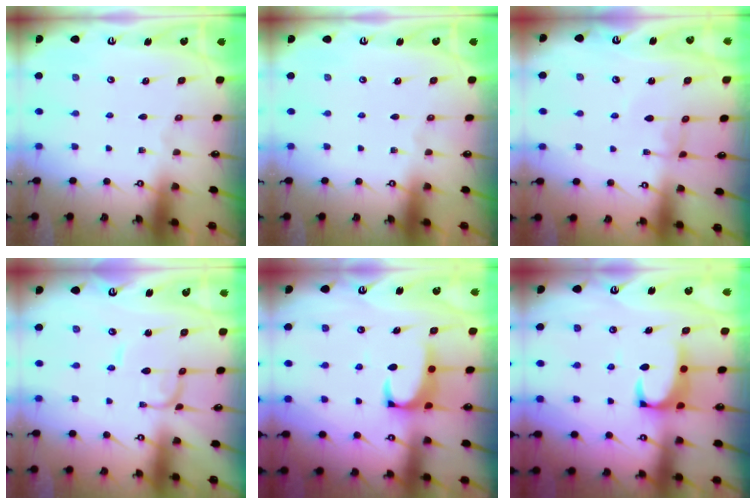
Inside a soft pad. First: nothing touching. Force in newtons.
{"total": 0.0}
{"total": 3.1, "press": 3.1, "slide": 0.1}
{"total": 1.6, "press": 1.6, "slide": 0.1}
{"total": 2.3, "press": 2.0, "slide": 1.0}
{"total": 2.3, "press": 2.1, "slide": 0.9}